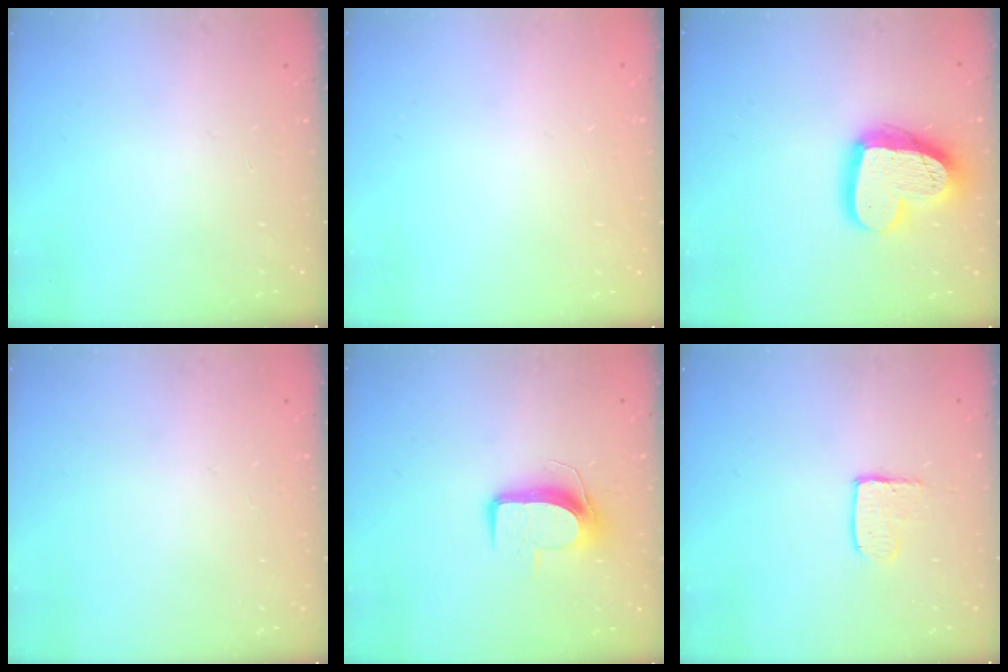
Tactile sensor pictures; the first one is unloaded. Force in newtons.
{"total": 0.0}
{"total": 18.8, "press": 18.7, "slide": 1.9}
{"total": 0.0}
{"total": 9.8, "press": 9.8, "slide": 0.3}
{"total": 3.8, "press": 3.8, "slide": 0.4}